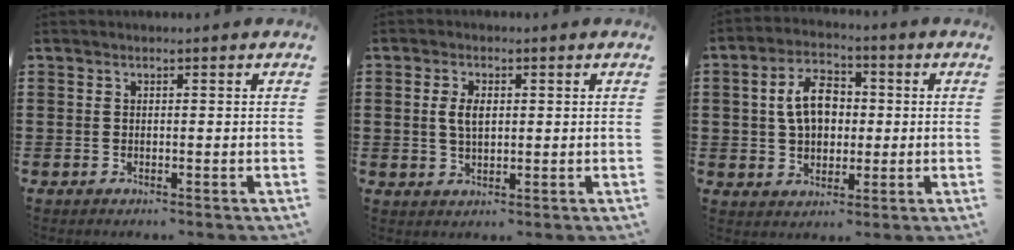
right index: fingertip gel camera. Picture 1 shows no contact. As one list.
[{"total": 3.6, "force": [0.4, 1.9, 3.1], "torque": [-0.070, 0.006, 0.004]}, {"total": 8.1, "force": [0.6, 5.2, 6.2], "torque": [-0.117, 0.013, 0.004]}]